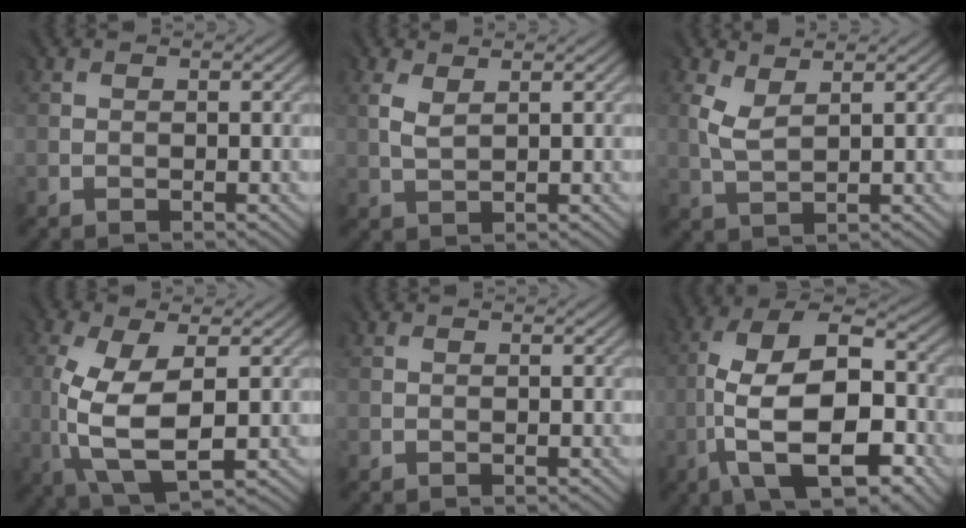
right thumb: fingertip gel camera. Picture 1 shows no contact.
{"total": 1.5, "force": [1.1, 0.5, 0.9], "torque": [-0.034, -0.001, 0.029]}
{"total": 2.4, "force": [1.5, 0.7, 1.7], "torque": [-0.054, -0.001, 0.036]}
{"total": 8.7, "force": [-0.8, 3.9, 7.7], "torque": [-0.190, -0.008, -0.009]}
{"total": 0.0}
{"total": 15.1, "force": [-4.2, 6.9, 12.8], "torque": [-0.235, 0.007, -0.064]}